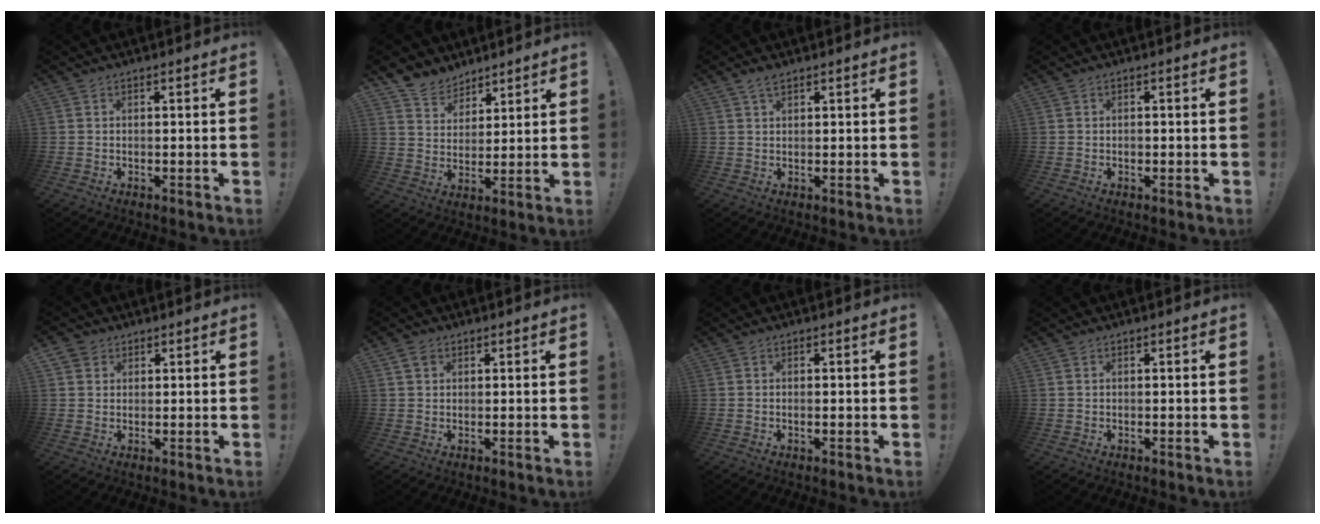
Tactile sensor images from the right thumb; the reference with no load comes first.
{"total": 7.9, "force": [6.4, 4.8, 0.3], "torque": [-0.017, -0.050, 0.127]}
{"total": 2.5, "force": [1.9, 0.7, 1.5], "torque": [-0.022, -0.006, 0.032]}
{"total": 0.8, "force": [-0.4, 0.7, 0.3], "torque": [-0.009, 0.004, -0.007]}
{"total": 3.4, "force": [1.9, 2.8, 0.2], "torque": [-0.005, -0.005, 0.035]}
{"total": 2.2, "force": [1.2, 1.6, 0.7], "torque": [-0.015, 0.004, 0.024]}
{"total": 0.7, "force": [-0.2, -0.1, 0.6], "torque": [-0.004, -0.003, -0.005]}
{"total": 0.0}